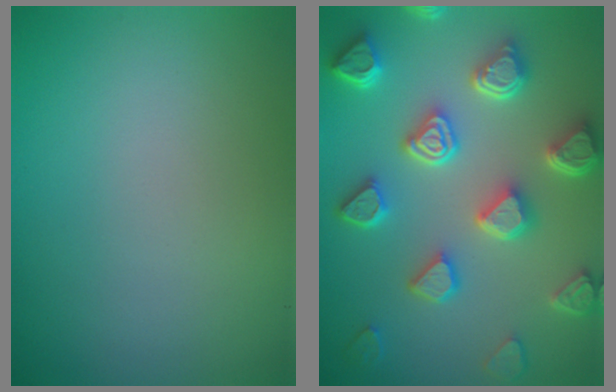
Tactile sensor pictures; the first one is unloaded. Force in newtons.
{"total": 7.2, "press": 5.8, "slide": 4.4}